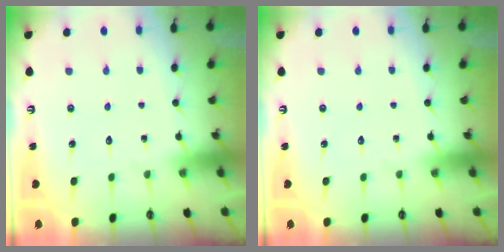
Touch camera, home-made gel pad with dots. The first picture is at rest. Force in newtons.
{"total": 0.0}